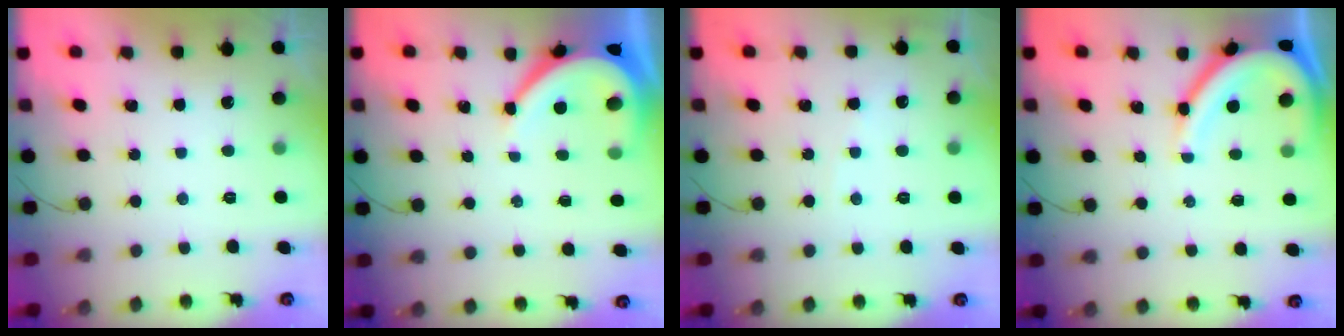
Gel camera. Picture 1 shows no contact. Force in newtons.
{"total": 8.3, "press": 8.2, "slide": 1.1}
{"total": 2.3, "press": 2.3, "slide": 0.4}
{"total": 11.1, "press": 11.0, "slide": 1.0}